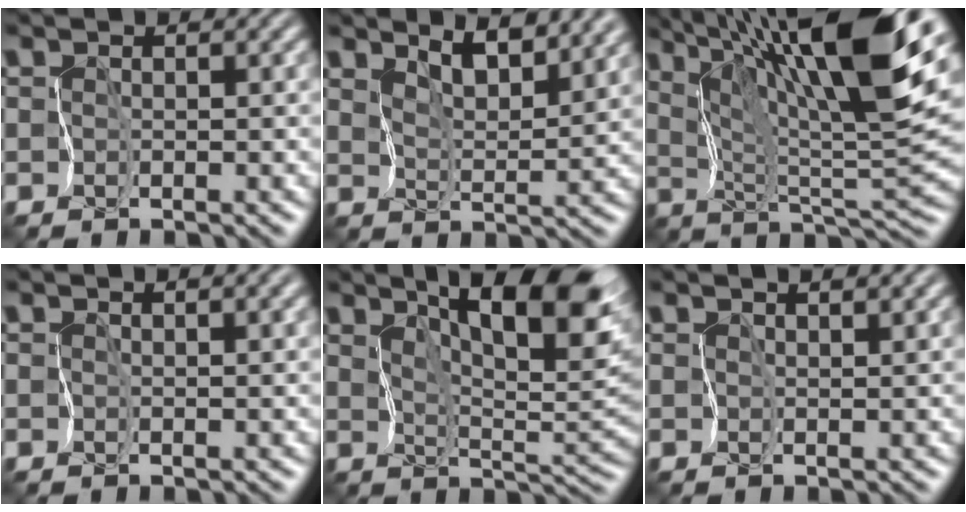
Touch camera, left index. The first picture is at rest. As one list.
[{"total": 4.4, "force": [3.7, 0.9, 2.2], "torque": [-0.038, -0.003, 0.063]}, {"total": 15.0, "force": [8.7, 2.6, 11.9], "torque": [-0.195, 0.009, 0.150]}, {"total": 2.7, "force": [1.5, 0.9, 2.1], "torque": [-0.024, 0.002, 0.027]}, {"total": 11.6, "force": [6.6, 2.8, 9.1], "torque": [-0.135, 0.008, 0.103]}, {"total": 3.5, "force": [2.4, 1.3, 2.2], "torque": [-0.025, 0.011, 0.030]}]